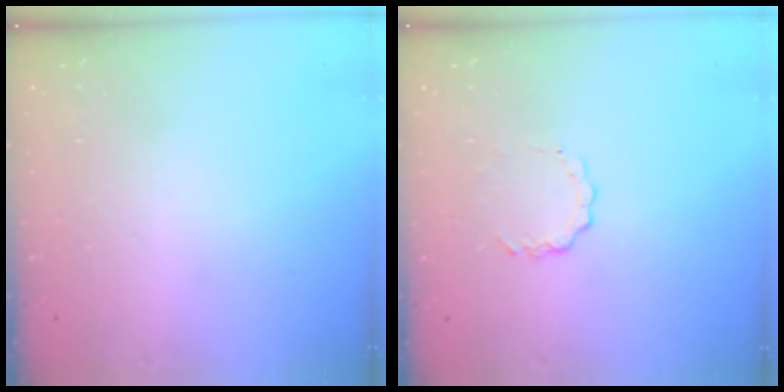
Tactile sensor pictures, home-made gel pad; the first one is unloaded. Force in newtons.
{"total": 3.9, "press": 3.9, "slide": 0.3}